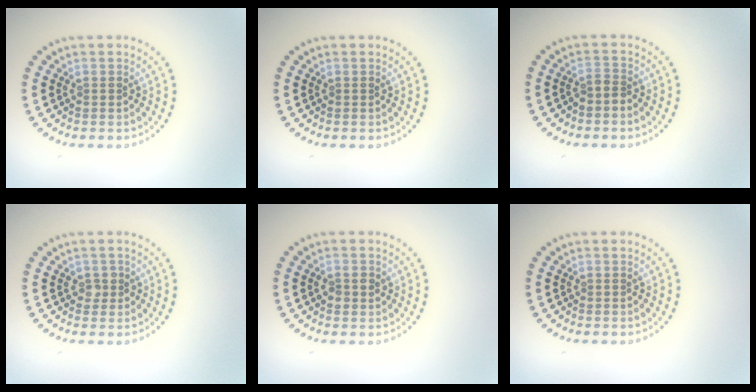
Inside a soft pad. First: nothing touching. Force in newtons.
{"total": 0.0}
{"total": 1.0, "press": 0.7, "slide": 0.7}
{"total": 1.0, "press": 1.0, "slide": 0.3}
{"total": 1.4, "press": 1.4, "slide": 0.2}
{"total": 0.0}